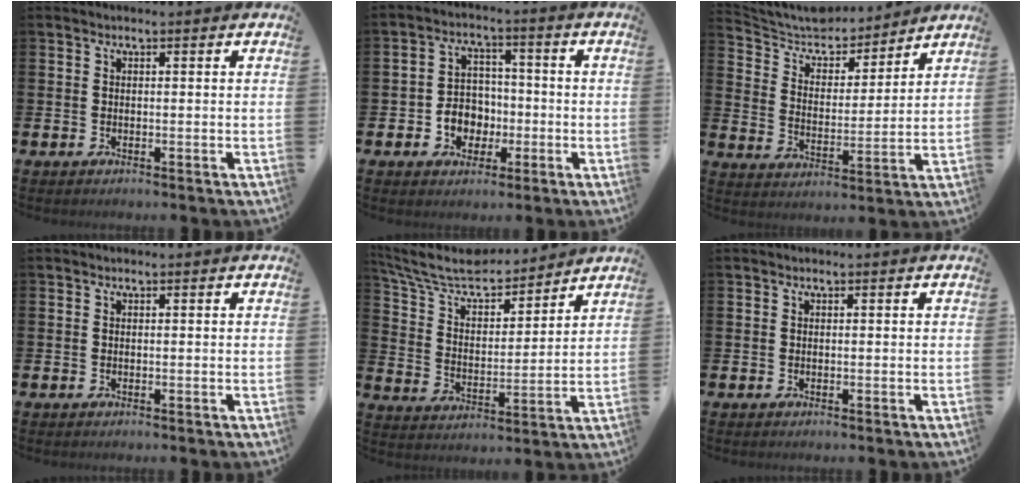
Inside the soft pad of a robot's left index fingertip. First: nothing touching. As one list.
[{"total": 4.9, "force": [-1.7, 4.4, 1.5], "torque": [-0.026, 0.006, -0.039]}, {"total": 6.6, "force": [6.2, 2.1, 1.0], "torque": [-0.050, -0.053, 0.107]}, {"total": 0.0}, {"total": 8.2, "force": [7.3, 2.4, 2.8], "torque": [-0.096, -0.049, 0.126]}, {"total": 0.0}]